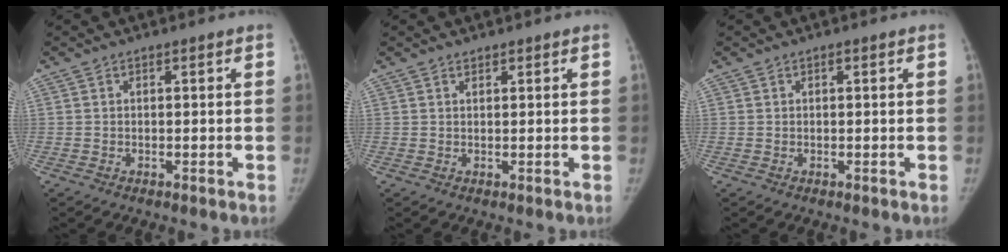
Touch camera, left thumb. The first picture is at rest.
{"total": 0.7, "force": [0.6, 0.3, 0.1], "torque": [0.004, -0.005, 0.009]}
{"total": 0.0}